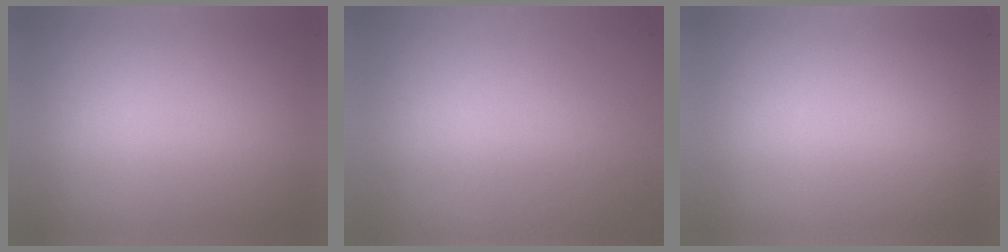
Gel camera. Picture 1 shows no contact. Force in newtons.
{"total": 6.0}
{"total": 0.0}